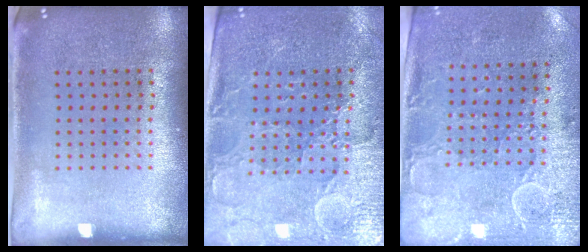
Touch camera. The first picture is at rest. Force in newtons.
{"total": 3.5, "press": 3.2, "slide": 1.3}
{"total": 2.9, "press": 2.4, "slide": 1.7}